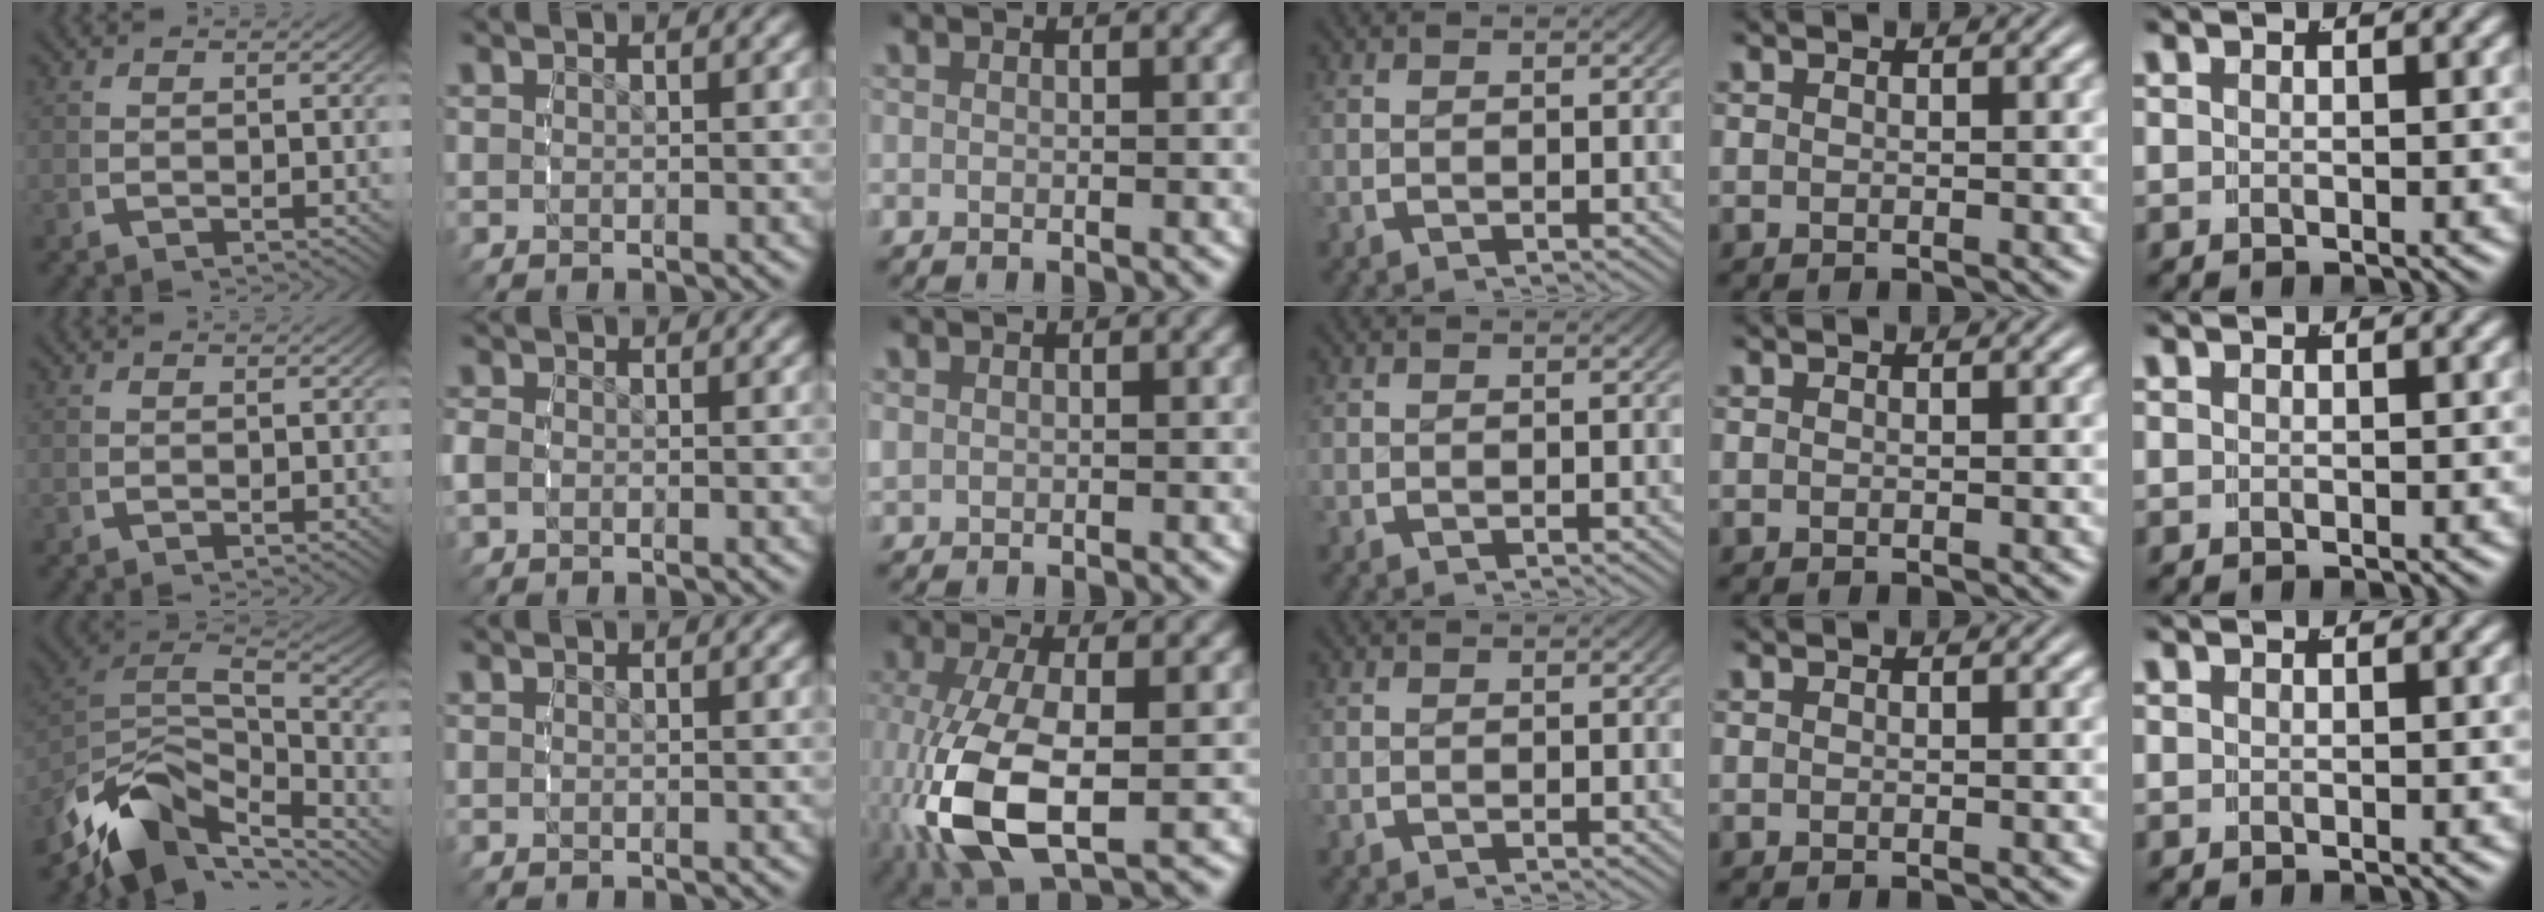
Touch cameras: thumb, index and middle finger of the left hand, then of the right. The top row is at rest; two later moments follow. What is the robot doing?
{"motion": "grasp_and_lifting", "object": "bottle cap"}